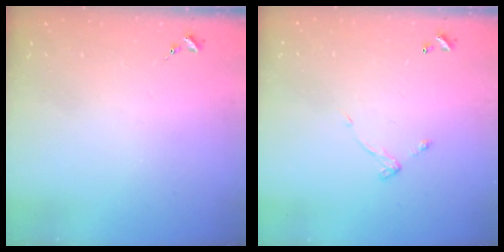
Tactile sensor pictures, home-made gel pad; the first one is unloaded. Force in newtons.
{"total": 5.4, "press": 5.4, "slide": 0.4}